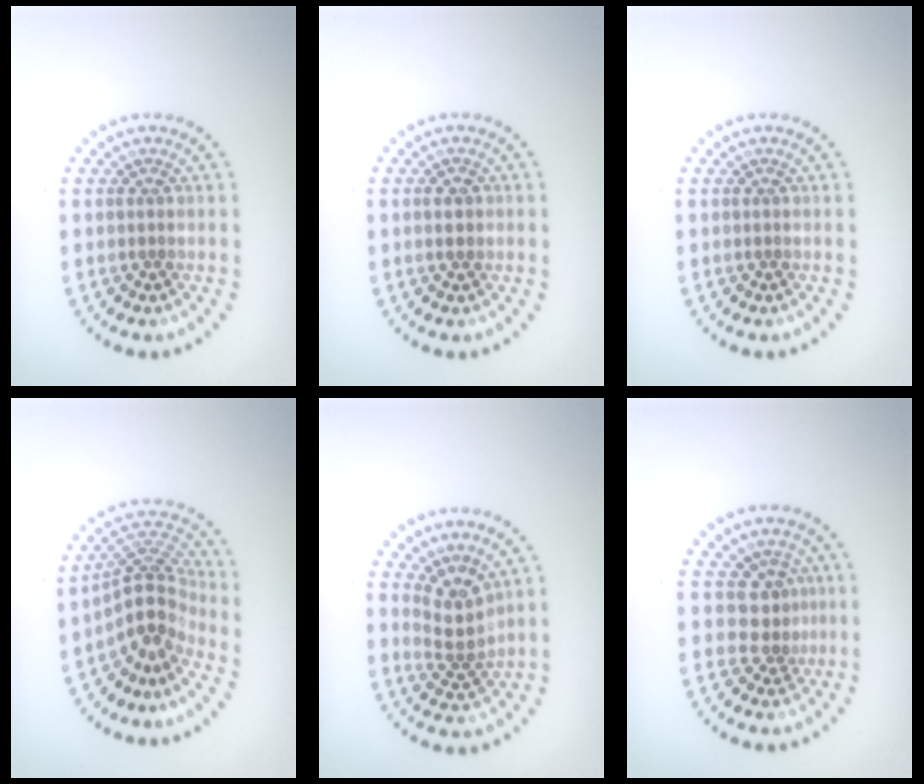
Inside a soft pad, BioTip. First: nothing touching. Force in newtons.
{"total": 1.7, "press": 1.7, "slide": 0.1}
{"total": 0.0}
{"total": 4.4, "press": 3.1, "slide": 3.1}
{"total": 3.0, "press": 2.3, "slide": 2.0}
{"total": 2.4, "press": 1.7, "slide": 1.7}